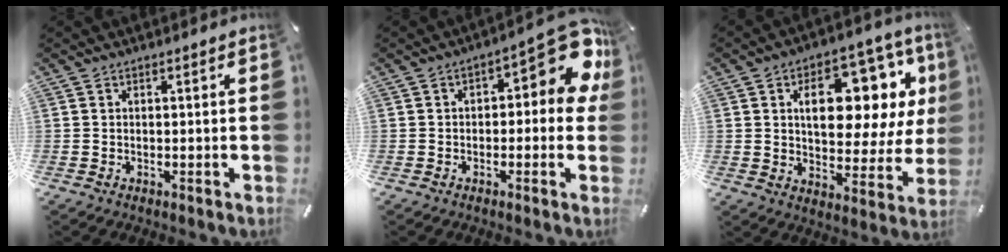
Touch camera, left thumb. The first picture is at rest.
{"total": 10.3, "force": [2.6, 4.5, 8.9], "torque": [-0.106, -0.017, 0.042]}
{"total": 17.0, "force": [7.2, 10.0, 11.7], "torque": [-0.160, -0.045, 0.117]}